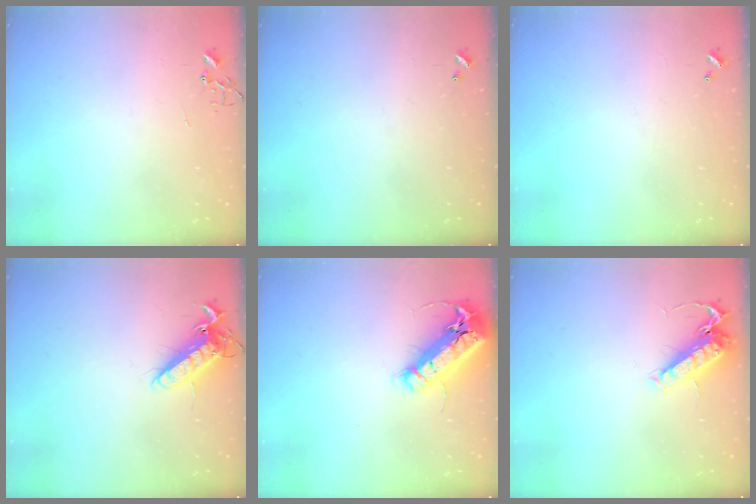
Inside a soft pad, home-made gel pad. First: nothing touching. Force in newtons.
{"total": 0.0}
{"total": 0.0}
{"total": 13.3, "press": 13.2, "slide": 1.8}
{"total": 18.8, "press": 18.4, "slide": 3.8}
{"total": 13.8, "press": 13.8, "slide": 1.2}